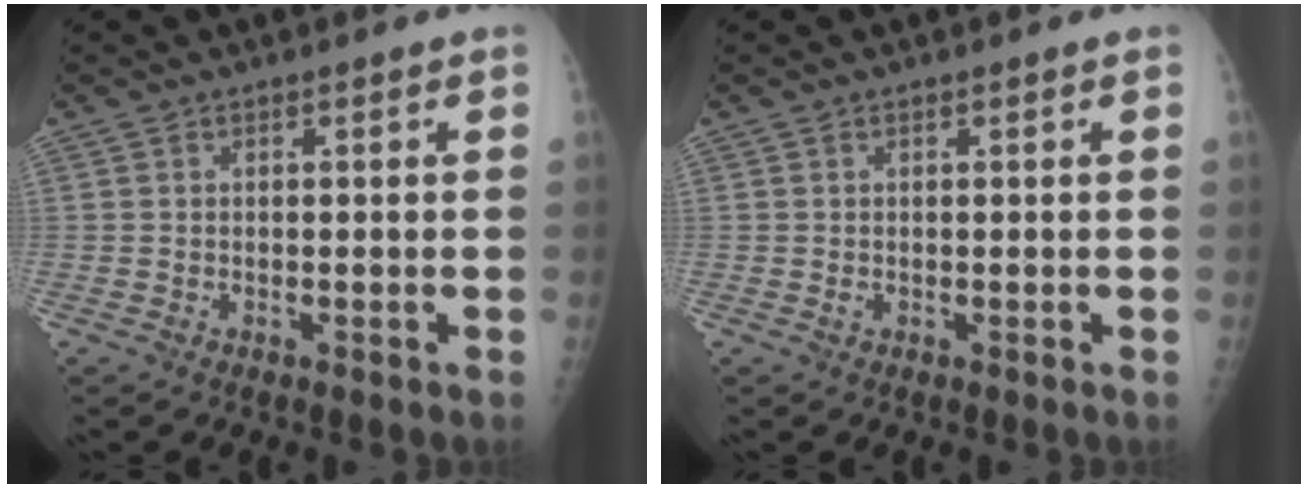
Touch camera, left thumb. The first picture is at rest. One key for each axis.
{"total": 0.7, "fx": 0.1, "fy": 0.4, "fz": 0.5, "tx": -0.005, "ty": 0.000, "tz": 0.005}